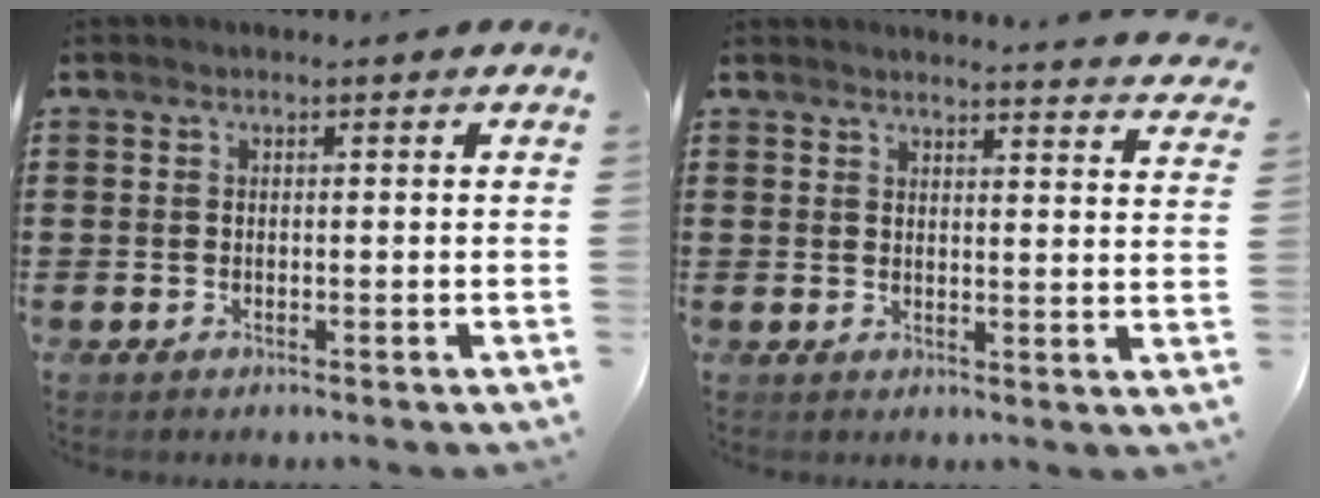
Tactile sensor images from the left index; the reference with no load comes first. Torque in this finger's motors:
{"motor_torque": [-1.02, -1.12, 0.03, -0.03]}